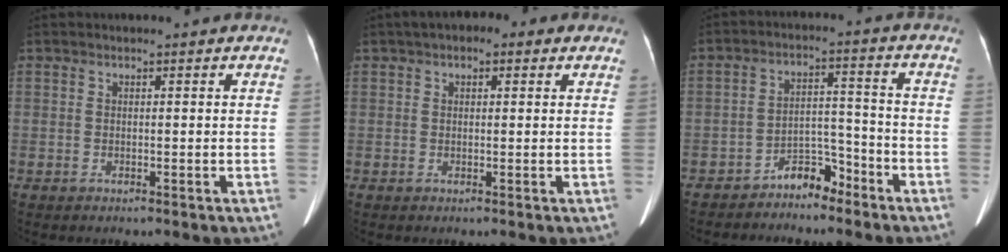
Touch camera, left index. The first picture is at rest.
{"total": 3.9, "force": [1.9, 2.2, 2.5], "torque": [-0.040, 0.026, 0.023]}
{"total": 5.3, "force": [-4.5, 1.9, 1.8], "torque": [-0.025, 0.015, -0.077]}